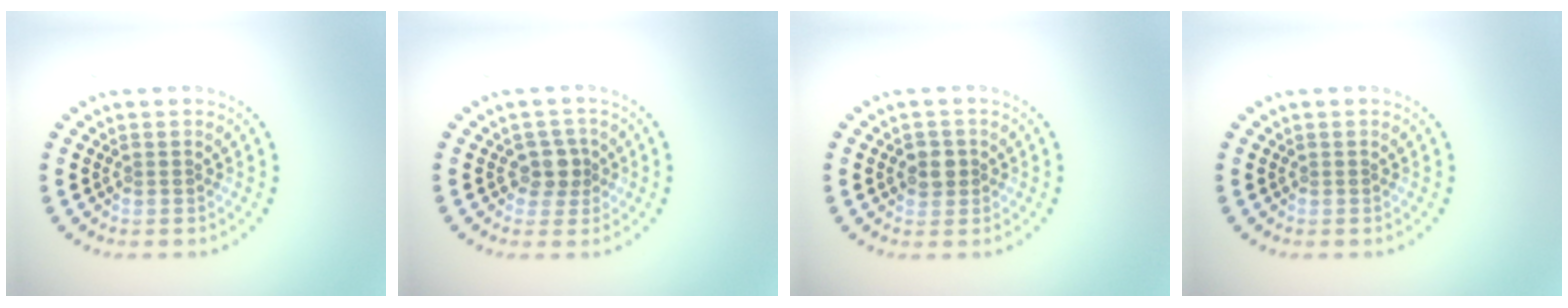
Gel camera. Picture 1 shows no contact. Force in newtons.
{"total": 2.0, "press": 1.7, "slide": 1.0}
{"total": 1.7, "press": 1.7, "slide": 0.5}
{"total": 0.0}